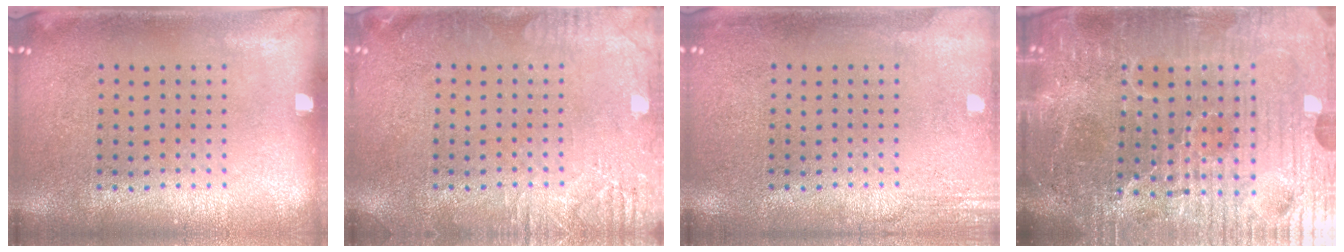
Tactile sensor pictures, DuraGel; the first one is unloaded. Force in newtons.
{"total": 2.8, "press": 2.7, "slide": 0.4}
{"total": 2.2, "press": 2.2, "slide": 0.4}
{"total": 7.3, "press": 6.5, "slide": 3.3}